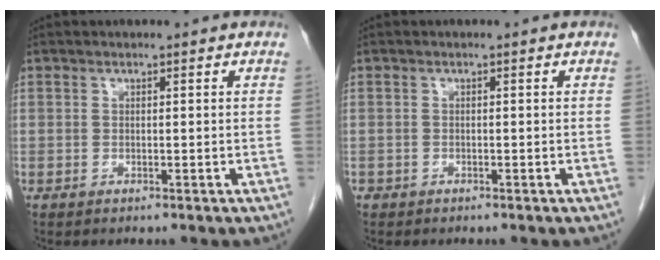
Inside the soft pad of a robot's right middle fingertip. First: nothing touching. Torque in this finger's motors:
{"motor_torque": [-0.01, 0.05, 0.06, 0.01]}